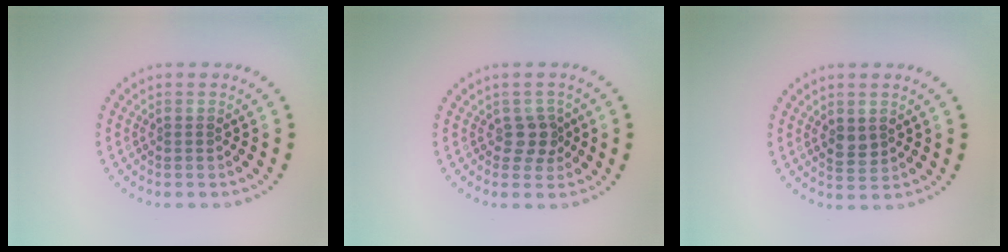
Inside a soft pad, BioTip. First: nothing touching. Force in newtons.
{"total": 1.8, "press": 1.5, "slide": 1.0}
{"total": 1.8, "press": 1.8, "slide": 0.3}